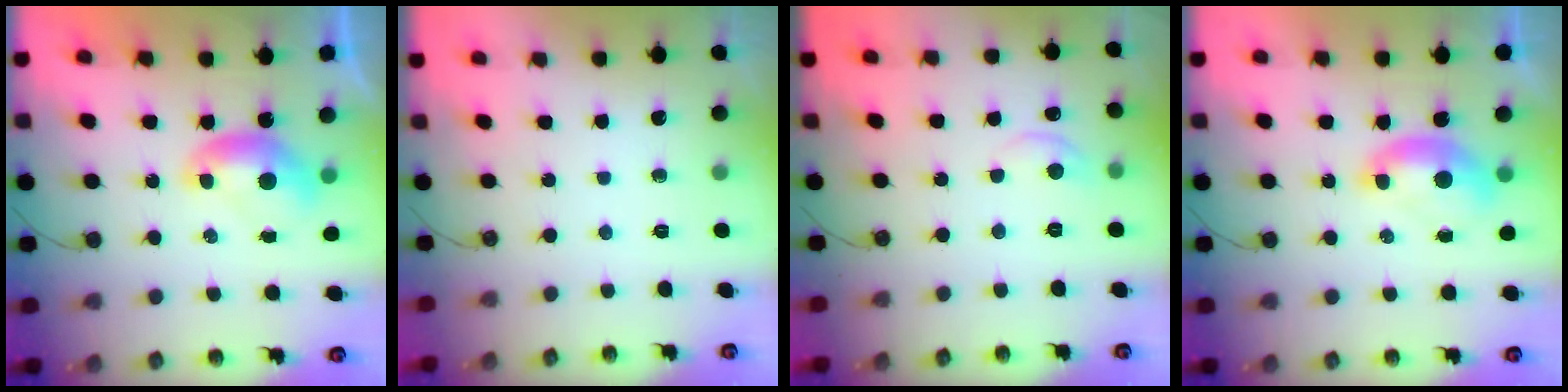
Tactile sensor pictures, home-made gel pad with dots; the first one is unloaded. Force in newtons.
{"total": 0.0}
{"total": 0.8, "press": 0.5, "slide": 0.6}
{"total": 1.5, "press": 1.4, "slide": 0.6}